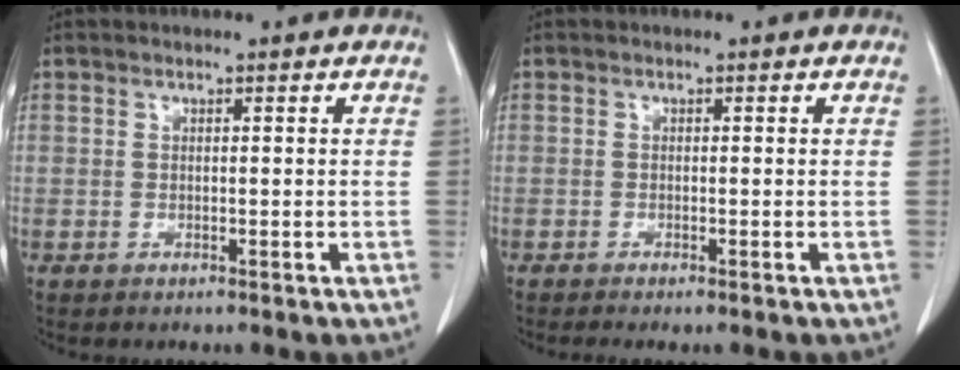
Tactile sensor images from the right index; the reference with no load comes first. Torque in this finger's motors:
{"motor_torque": [0.25, -0.25, 0.12, 0.02]}